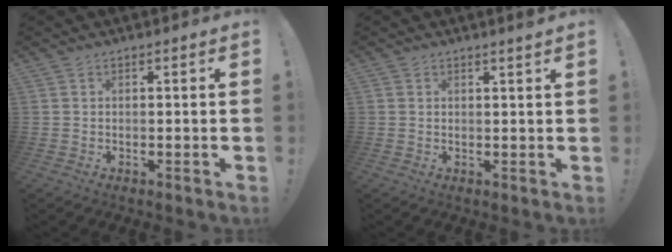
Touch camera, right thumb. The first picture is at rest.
{"total": 1.3, "force": [1.2, -0.1, 0.6], "torque": [-0.006, -0.005, 0.020]}